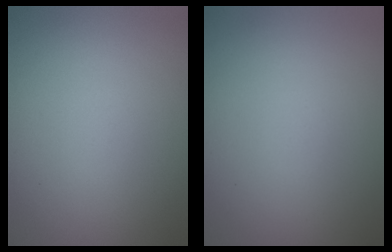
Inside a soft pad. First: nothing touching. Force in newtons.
{"total": 0.0}